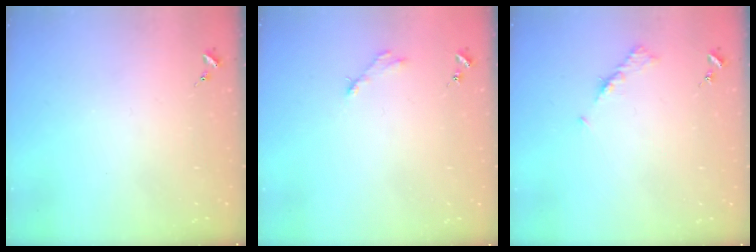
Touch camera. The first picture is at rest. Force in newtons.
{"total": 2.8, "press": 2.8, "slide": 0.4}
{"total": 5.3, "press": 5.2, "slide": 0.7}